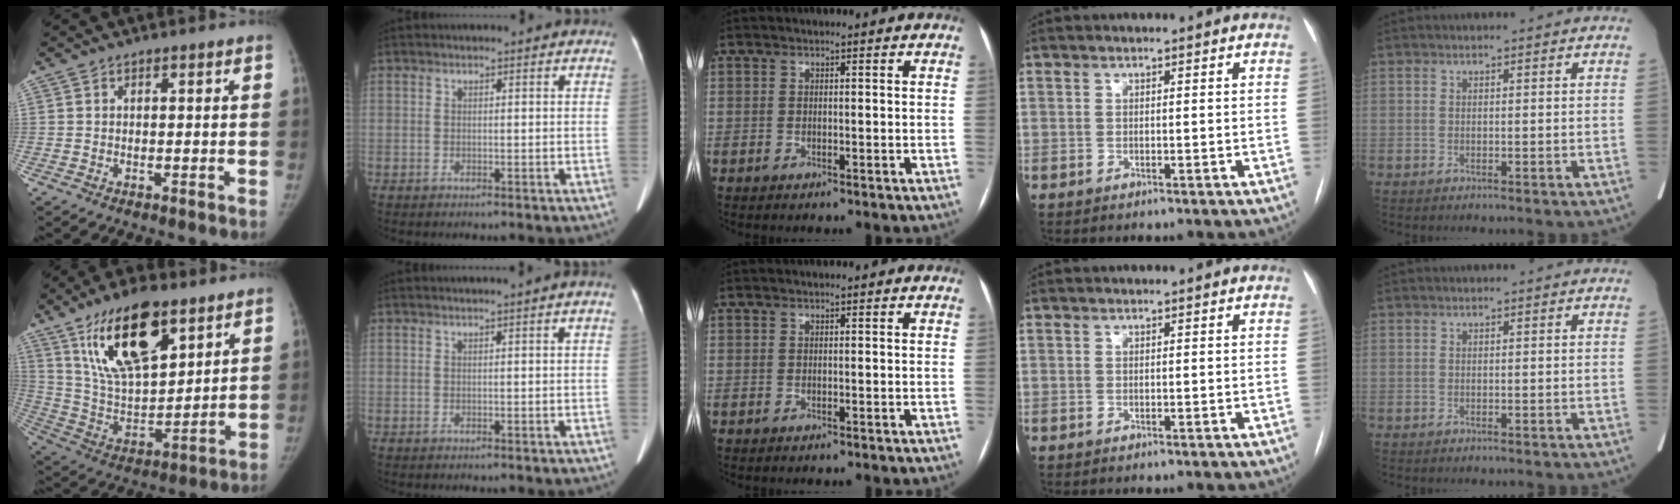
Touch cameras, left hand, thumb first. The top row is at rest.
{"thumb": {"total": 21.0, "force": [11.6, 9.2, 14.8], "torque": [-0.229, -0.050, 0.219]}, "index": {"total": 0.7, "force": [0.1, -0.3, 0.6], "torque": [-0.015, -0.008, 0.008]}}